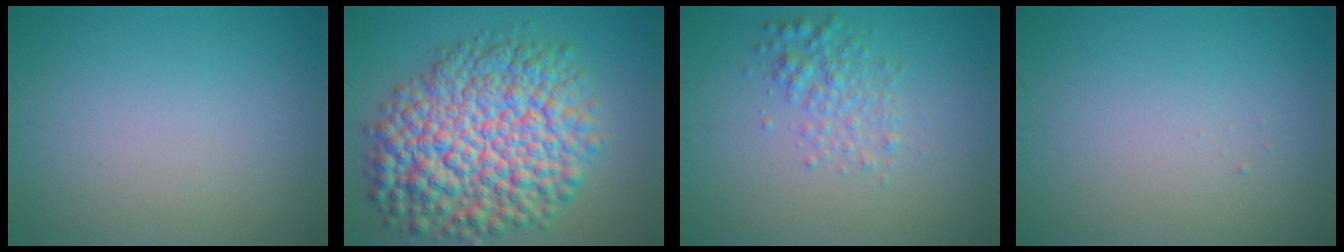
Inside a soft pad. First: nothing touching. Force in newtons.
{"total": 12.8, "press": 12.8, "slide": 0.4}
{"total": 2.5, "press": 2.5, "slide": 0.0}
{"total": 0.0}